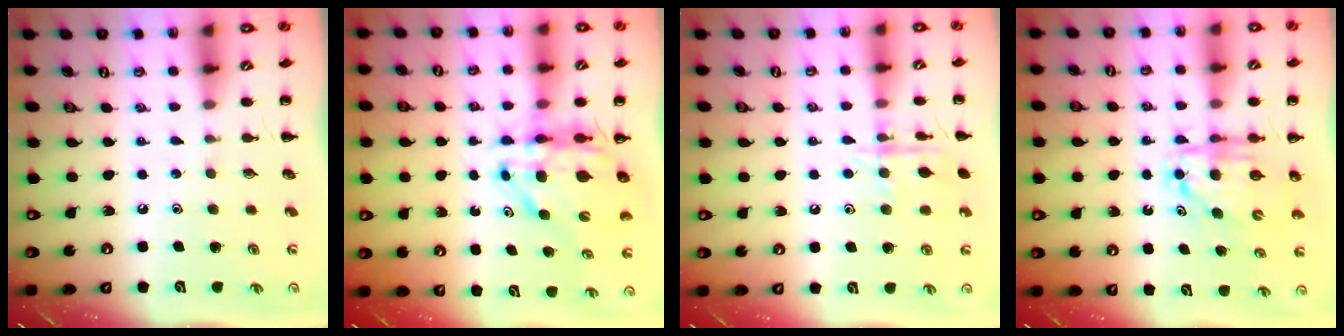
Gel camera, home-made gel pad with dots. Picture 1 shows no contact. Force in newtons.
{"total": 10.0, "press": 9.4, "slide": 3.4}
{"total": 10.6, "press": 10.6, "slide": 0.6}
{"total": 6.7, "press": 6.6, "slide": 1.0}